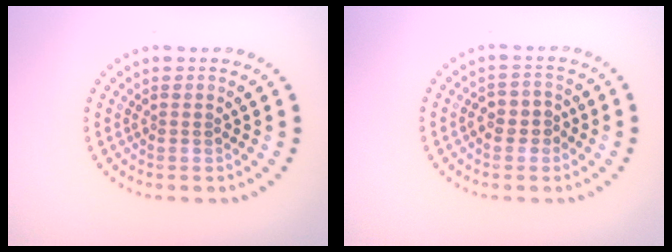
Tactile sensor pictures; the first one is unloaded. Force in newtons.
{"total": 2.2, "press": 2.1, "slide": 0.7}